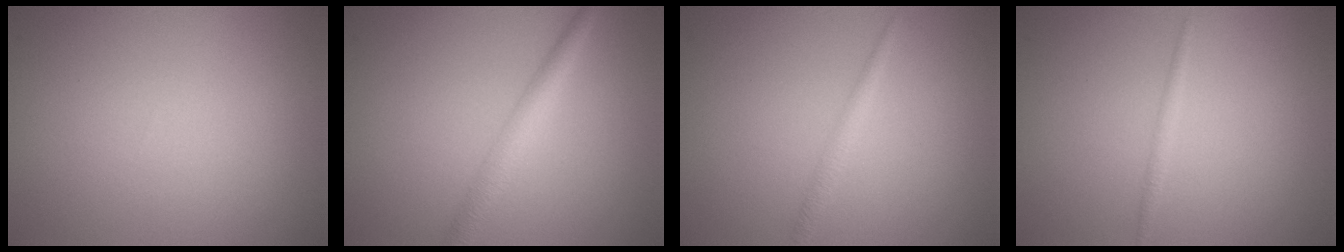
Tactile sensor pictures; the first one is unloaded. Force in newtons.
{"total": 2.9, "press": 2.9, "slide": 0.1}
{"total": 1.2, "press": 1.2, "slide": 0.0}
{"total": 0.8, "press": 0.8, "slide": 0.0}